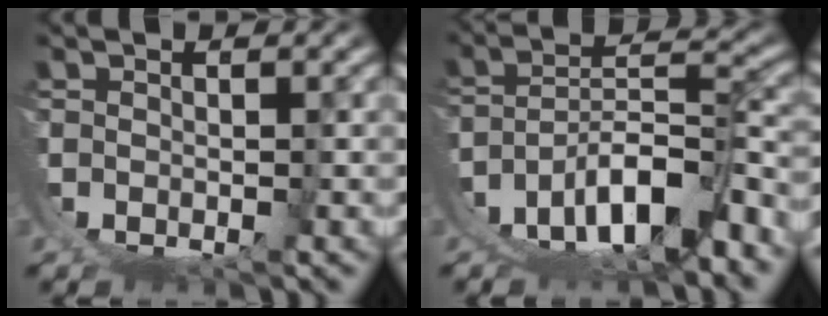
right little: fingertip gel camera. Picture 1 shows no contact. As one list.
[{"total": 11.6, "force": [-4.1, 7.4, 7.9], "torque": [-0.152, -0.021, -0.056]}]